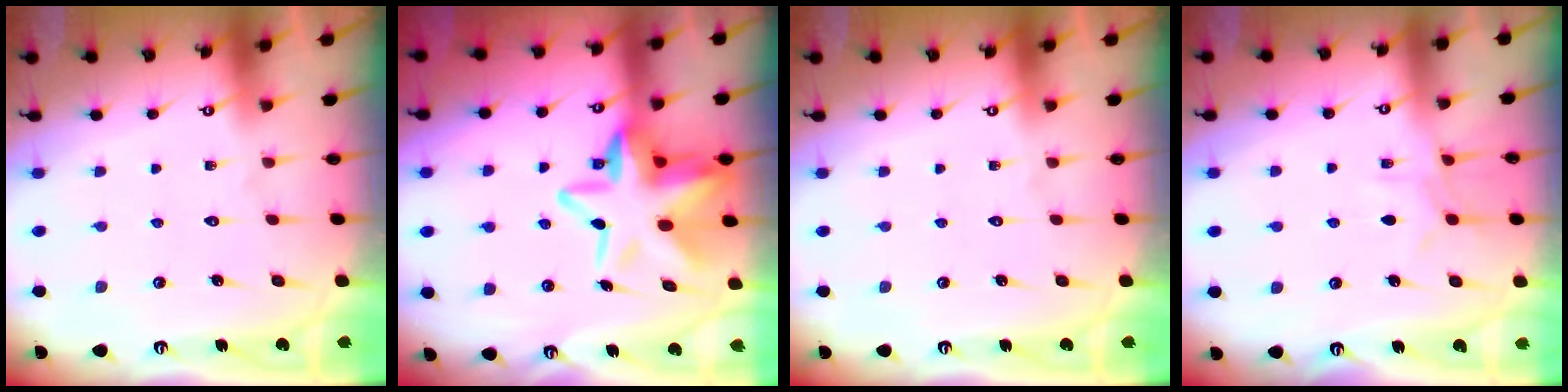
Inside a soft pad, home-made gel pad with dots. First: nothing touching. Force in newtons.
{"total": 15.4, "press": 15.1, "slide": 2.8}
{"total": 0.0}
{"total": 5.4, "press": 5.4, "slide": 0.6}